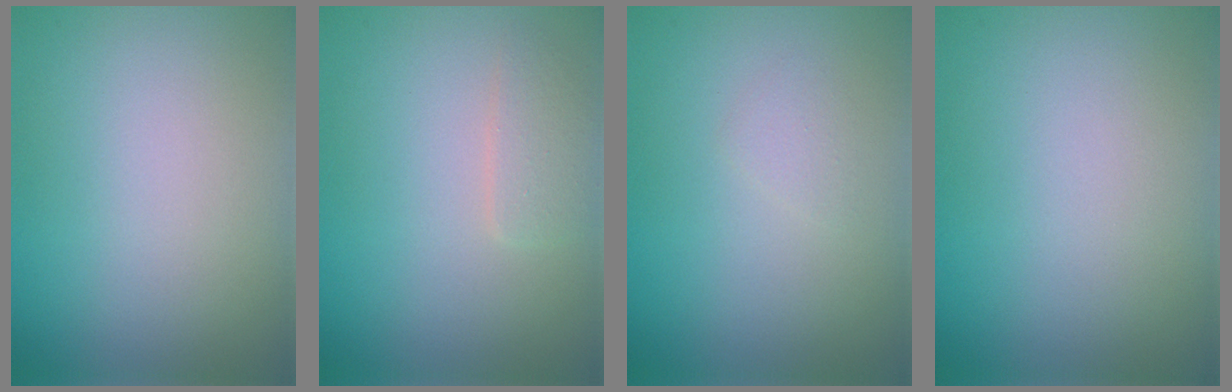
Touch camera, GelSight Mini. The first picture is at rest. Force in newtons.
{"total": 1.5, "press": 1.5, "slide": 0.1}
{"total": 0.8, "press": 0.8, "slide": 0.1}
{"total": 0.0}